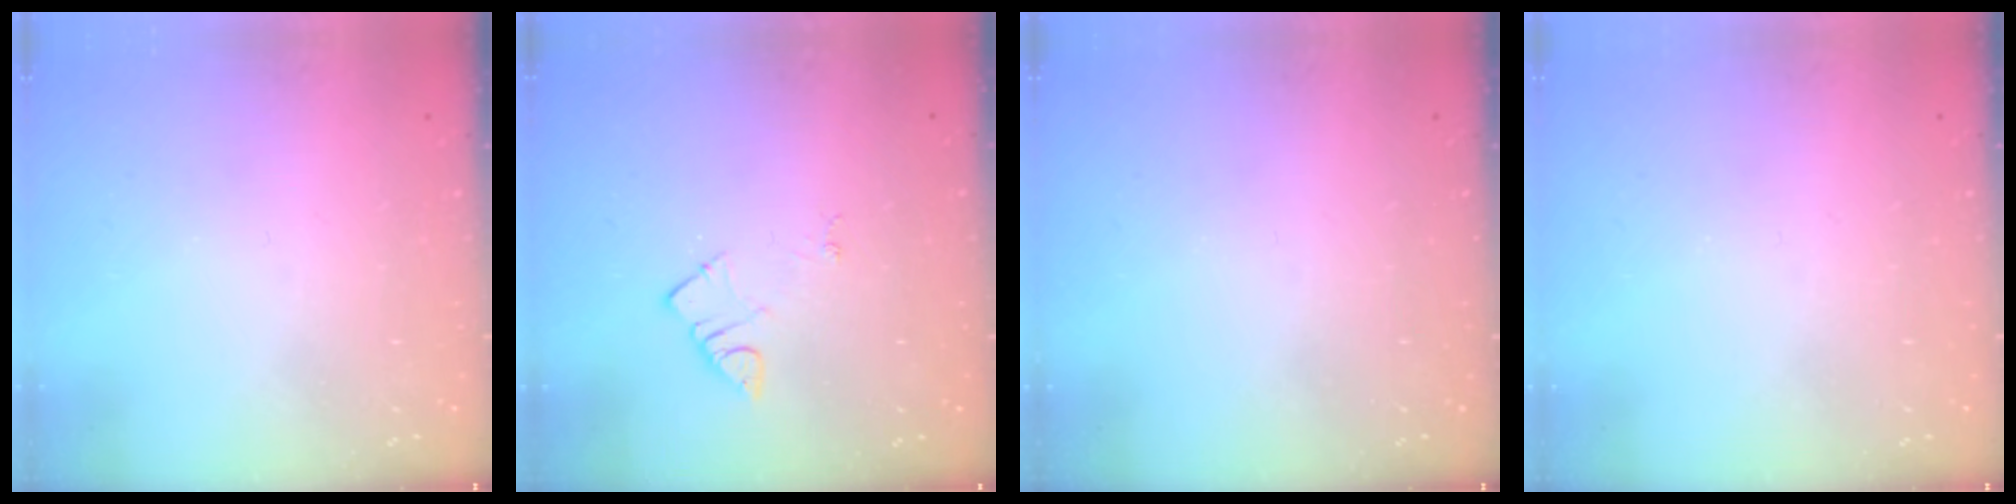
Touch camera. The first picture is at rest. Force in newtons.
{"total": 3.8, "press": 3.7, "slide": 0.5}
{"total": 0.0}
{"total": 0.0}